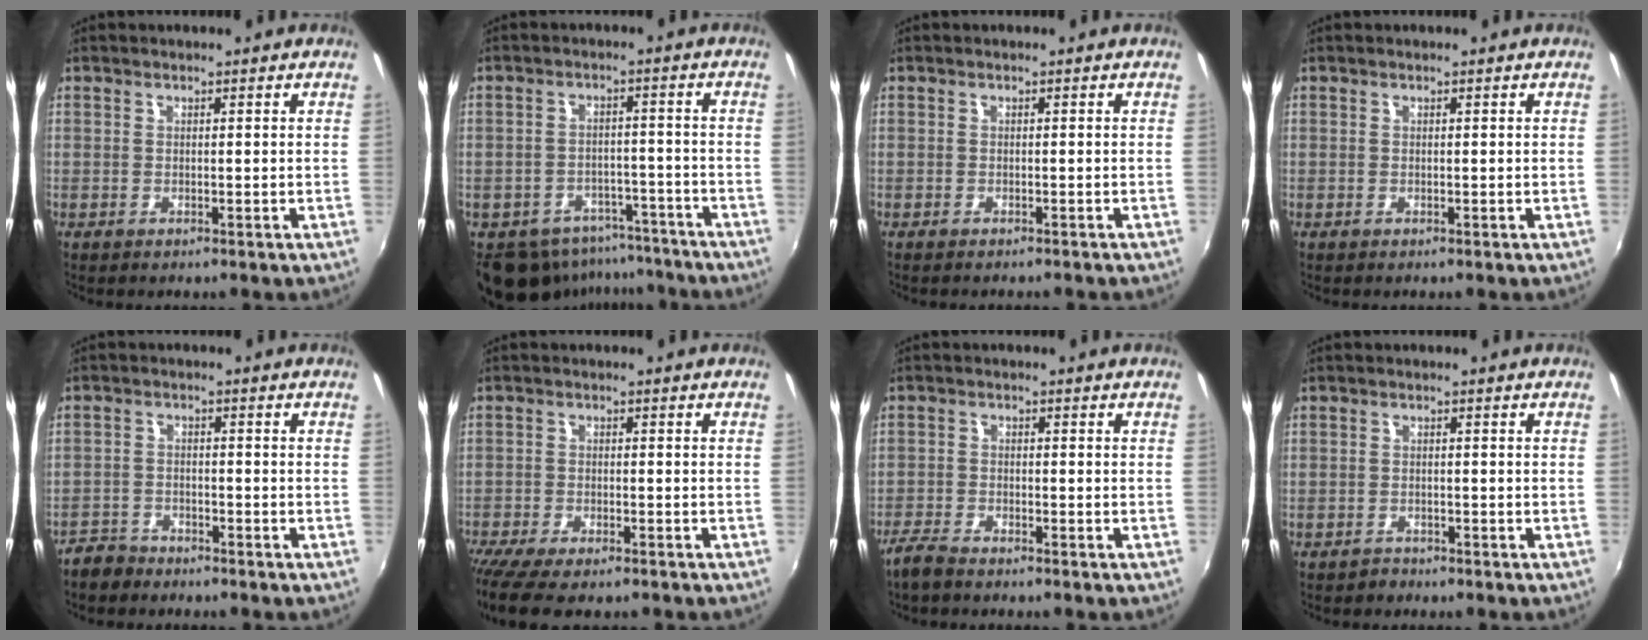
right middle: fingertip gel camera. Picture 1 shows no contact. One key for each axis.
{"total": 13.7, "fx": -10.5, "fy": 7.8, "fz": 4.1, "tx": -0.100, "ty": 0.013, "tz": -0.127}
{"total": 1.6, "fx": -1.5, "fy": 0.3, "fz": 0.6, "tx": -0.016, "ty": -0.010, "tz": -0.022}
{"total": 0.0}
{"total": 4.3, "fx": -3.7, "fy": 2.1, "fz": 0.5, "tx": -0.027, "ty": 0.004, "tz": -0.072}
{"total": 10.0, "fx": -8.1, "fy": 2.3, "fz": 5.4, "tx": -0.130, "ty": -0.045, "tz": -0.143}
{"total": 3.8, "fx": -3.4, "fy": 0.8, "fz": 1.5, "tx": -0.051, "ty": -0.009, "tz": -0.071}
{"total": 1.5, "fx": -1.2, "fy": 0.9, "fz": -0.2, "tx": 0.002, "ty": 0.004, "tz": -0.020}